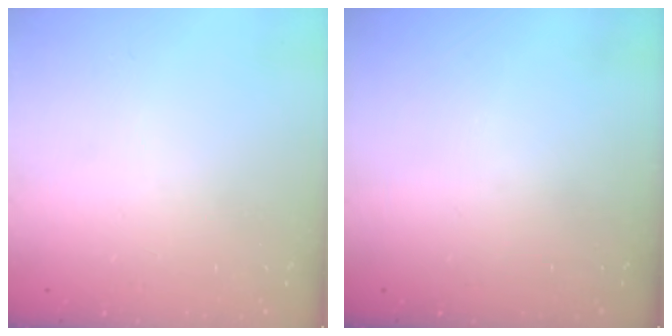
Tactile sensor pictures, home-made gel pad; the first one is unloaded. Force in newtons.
{"total": 0.0}